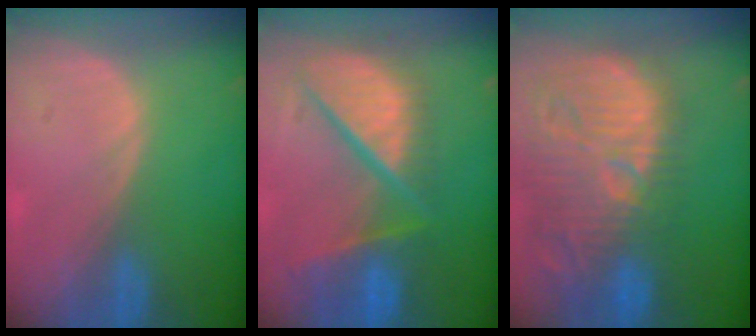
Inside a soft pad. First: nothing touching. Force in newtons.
{"total": 12.1, "press": 10.0, "slide": 6.8}
{"total": 15.0, "press": 13.1, "slide": 7.2}